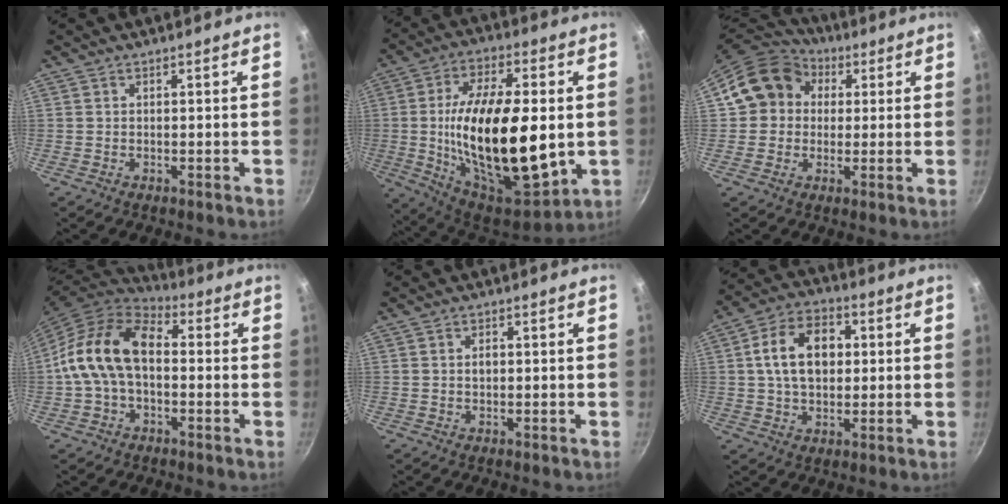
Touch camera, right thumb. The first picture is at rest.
{"total": 28.4, "force": [-0.7, 13.0, 25.2], "torque": [-0.434, -0.009, -0.003]}
{"total": 13.3, "force": [2.7, 11.7, 5.8], "torque": [-0.070, 0.028, 0.029]}
{"total": 15.1, "force": [-0.1, 9.9, 11.5], "torque": [-0.192, 0.038, -0.019]}
{"total": 1.6, "force": [0.1, 1.1, 1.2], "torque": [-0.014, 0.003, 0.003]}
{"total": 13.1, "force": [2.0, 9.0, 9.3], "torque": [-0.129, 0.017, 0.024]}